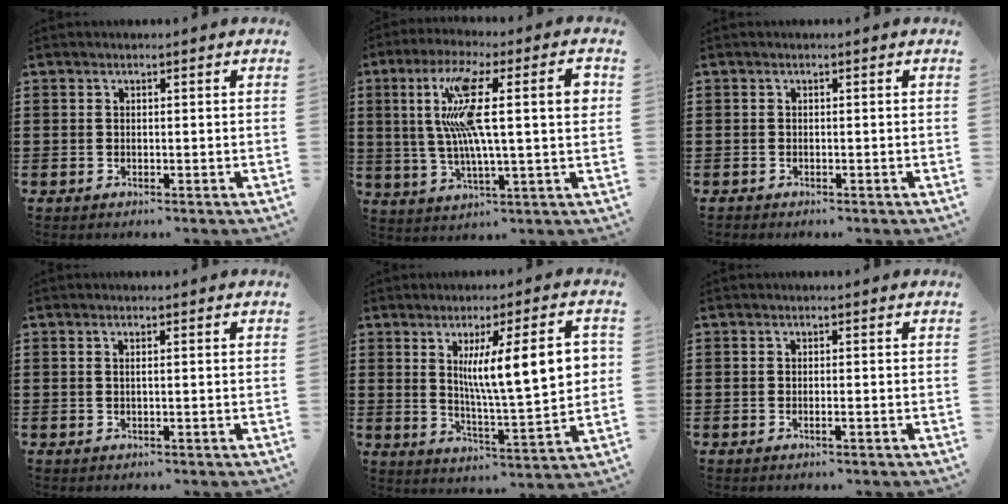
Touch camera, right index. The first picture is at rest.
{"total": 14.0, "force": [2.8, 2.6, 13.5], "torque": [-0.267, 0.007, 0.038]}
{"total": 0.6, "force": [-0.5, 0.3, -0.1], "torque": [0.001, 0.003, -0.012]}
{"total": 0.9, "force": [0.1, 0.0, 0.9], "torque": [-0.016, -0.002, 0.002]}
{"total": 12.3, "force": [3.2, 2.1, 11.7], "torque": [-0.195, -0.005, 0.048]}
{"total": 0.7, "force": [-0.3, 0.0, 0.7], "torque": [-0.012, -0.004, -0.004]}